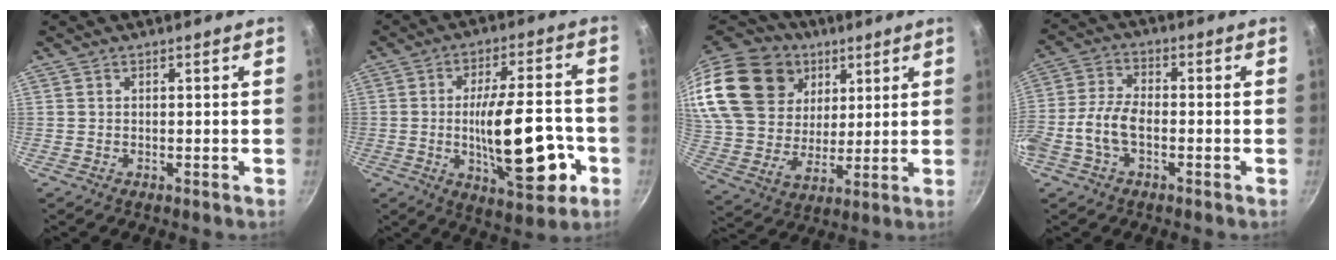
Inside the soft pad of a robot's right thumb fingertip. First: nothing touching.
{"total": 18.9, "force": [-4.5, 7.1, 16.9], "torque": [-0.235, 0.018, -0.058]}
{"total": 28.6, "force": [13.8, 20.9, 13.9], "torque": [-0.292, -0.003, 0.268]}
{"total": 7.7, "force": [-2.2, 4.2, 6.0], "torque": [-0.124, 0.027, -0.056]}